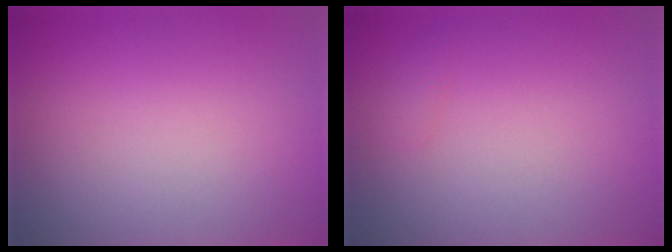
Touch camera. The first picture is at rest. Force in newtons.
{"total": 0.6, "press": 0.6, "slide": 0.0}